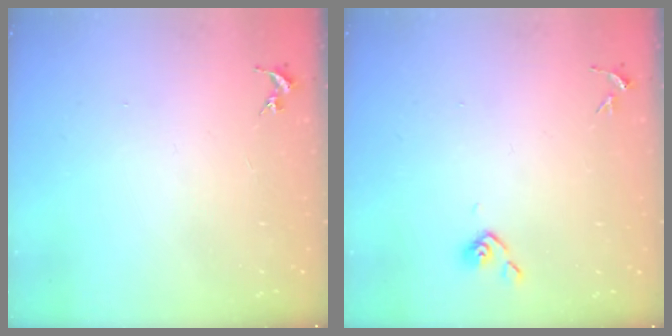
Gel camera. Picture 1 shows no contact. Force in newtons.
{"total": 3.8, "press": 3.7, "slide": 0.8}